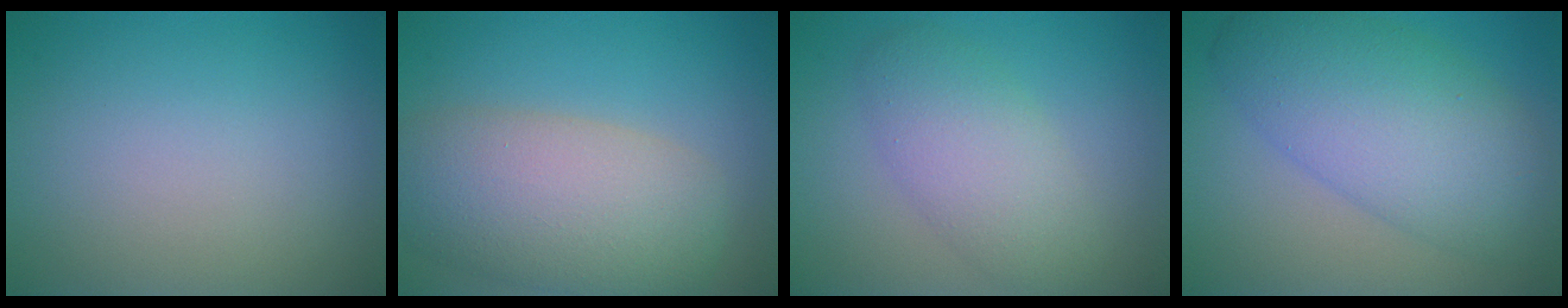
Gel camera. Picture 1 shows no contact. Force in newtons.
{"total": 8.0, "press": 8.0, "slide": 0.6}
{"total": 4.4, "press": 4.4, "slide": 0.4}
{"total": 8.4, "press": 8.4, "slide": 0.2}